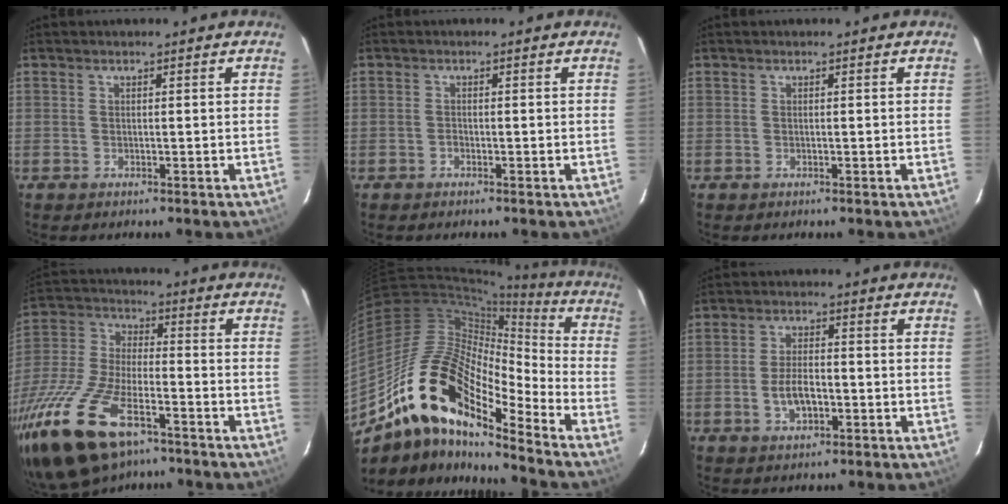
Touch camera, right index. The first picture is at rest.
{"total": 0.7, "force": [-0.5, 0.4, 0.2], "torque": [-0.005, 0.001, -0.011]}
{"total": 0.0}
{"total": 21.9, "force": [-13.4, 9.0, 14.8], "torque": [-0.328, -0.039, -0.250]}
{"total": 20.3, "force": [-13.9, 6.5, 13.3], "torque": [-0.224, -0.020, -0.274]}
{"total": 5.7, "force": [-1.9, 2.9, 4.5], "torque": [-0.094, 0.000, -0.029]}